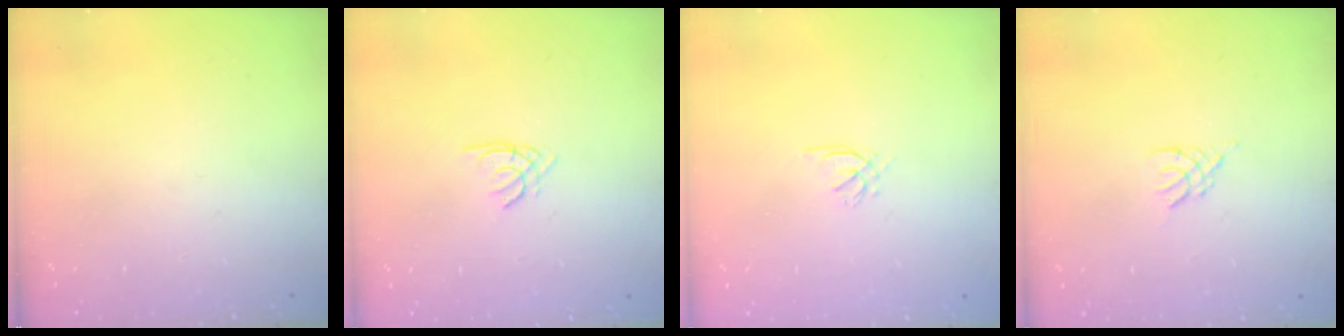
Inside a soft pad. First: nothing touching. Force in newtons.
{"total": 1.2, "press": 1.1, "slide": 0.3}
{"total": 0.9, "press": 0.8, "slide": 0.4}
{"total": 2.4, "press": 2.3, "slide": 0.5}